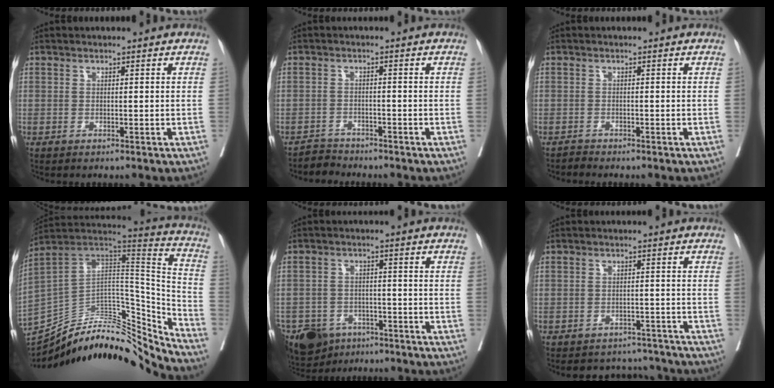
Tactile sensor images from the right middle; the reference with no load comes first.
{"total": 2.5, "force": [-2.3, 0.3, -1.0], "torque": [0.020, -0.007, -0.042]}
{"total": 0.8, "force": [-0.8, -0.1, -0.2], "torque": [0.003, -0.005, -0.017]}
{"total": 27.7, "force": [-24.9, 5.9, 10.6], "torque": [-0.155, 0.025, -0.381]}
{"total": 12.2, "force": [-8.3, 7.7, 4.7], "torque": [-0.112, -0.008, -0.123]}
{"total": 6.4, "force": [-6.0, 2.3, -0.4], "torque": [0.019, 0.018, -0.073]}